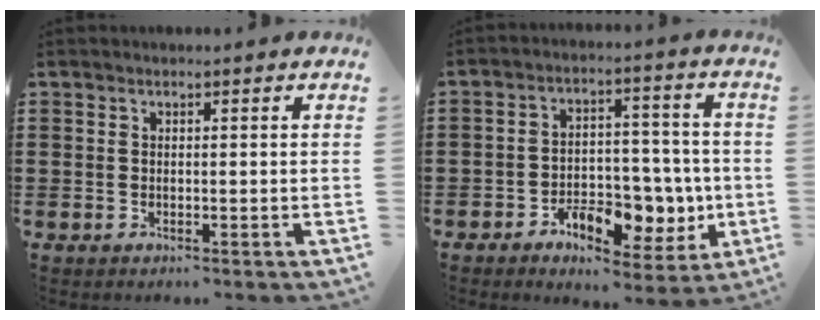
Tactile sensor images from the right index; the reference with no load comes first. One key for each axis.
{"total": 8.2, "fx": -3.1, "fy": 5.3, "fz": 5.3, "tx": -0.066, "ty": 0.016, "tz": -0.055}